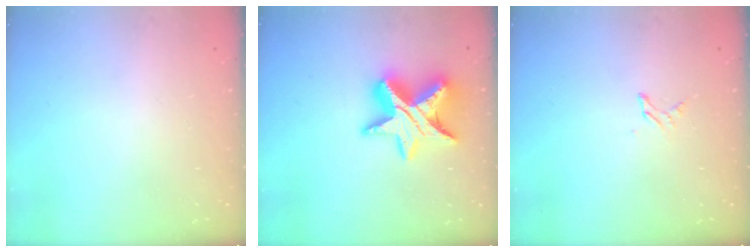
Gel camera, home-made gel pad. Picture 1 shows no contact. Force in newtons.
{"total": 16.0, "press": 15.9, "slide": 1.0}
{"total": 2.9, "press": 2.9, "slide": 0.3}